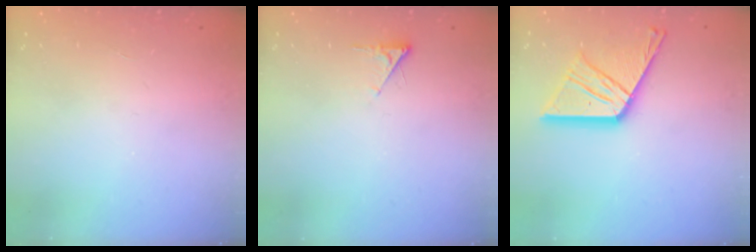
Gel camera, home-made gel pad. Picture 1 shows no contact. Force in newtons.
{"total": 1.8, "press": 1.7, "slide": 0.3}
{"total": 17.0, "press": 16.9, "slide": 1.7}